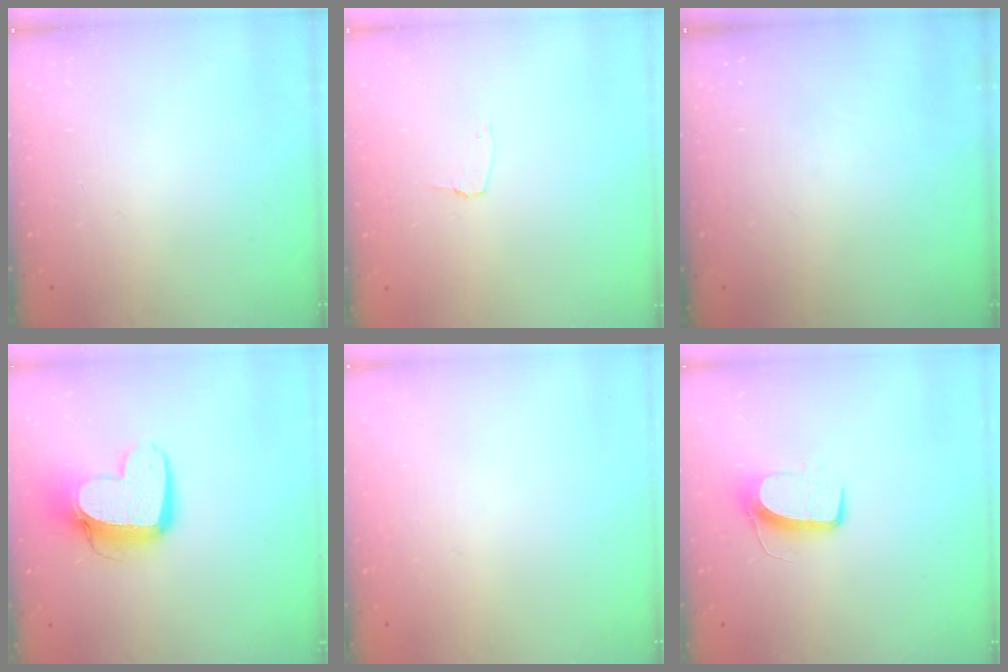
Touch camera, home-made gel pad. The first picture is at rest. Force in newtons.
{"total": 2.7, "press": 2.7, "slide": 0.3}
{"total": 0.0}
{"total": 13.0, "press": 12.9, "slide": 1.4}
{"total": 0.0}
{"total": 8.6, "press": 8.5, "slide": 0.4}